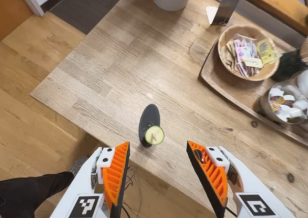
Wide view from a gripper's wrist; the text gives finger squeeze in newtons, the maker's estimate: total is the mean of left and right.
{"total": 0.0}